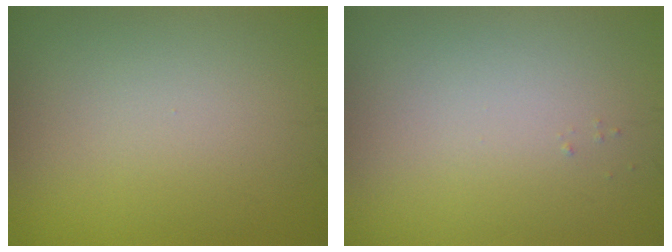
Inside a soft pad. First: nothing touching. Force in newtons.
{"total": 0.0}